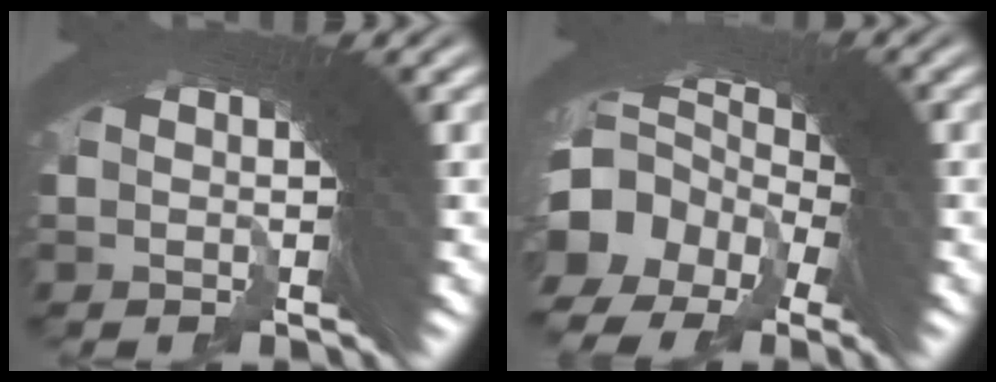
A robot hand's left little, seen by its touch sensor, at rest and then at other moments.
{"total": 8.3, "force": [-0.7, 6.4, 5.3], "torque": [-0.117, -0.020, -0.012]}